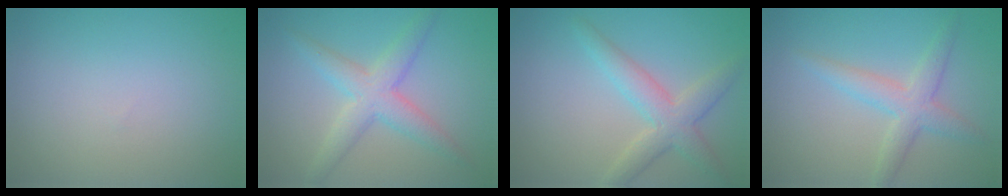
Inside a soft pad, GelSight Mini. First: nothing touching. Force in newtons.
{"total": 4.1, "press": 4.1, "slide": 0.1}
{"total": 3.8, "press": 3.8, "slide": 0.1}
{"total": 3.2, "press": 3.2, "slide": 0.2}